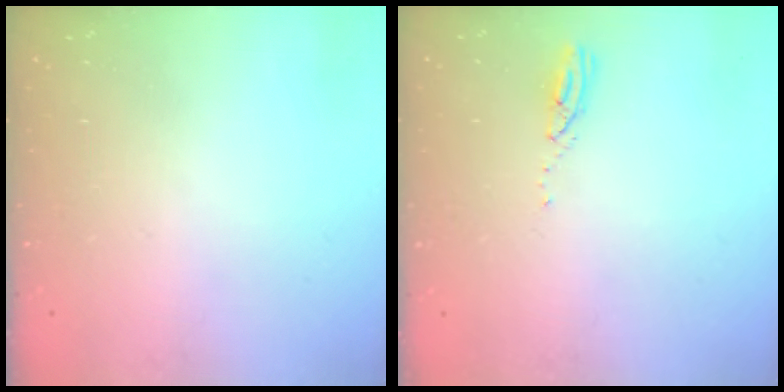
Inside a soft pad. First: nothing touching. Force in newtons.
{"total": 3.0, "press": 3.0, "slide": 0.1}